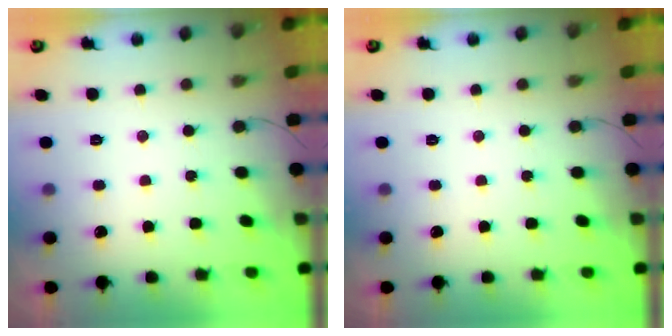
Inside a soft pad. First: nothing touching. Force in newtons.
{"total": 0.0}